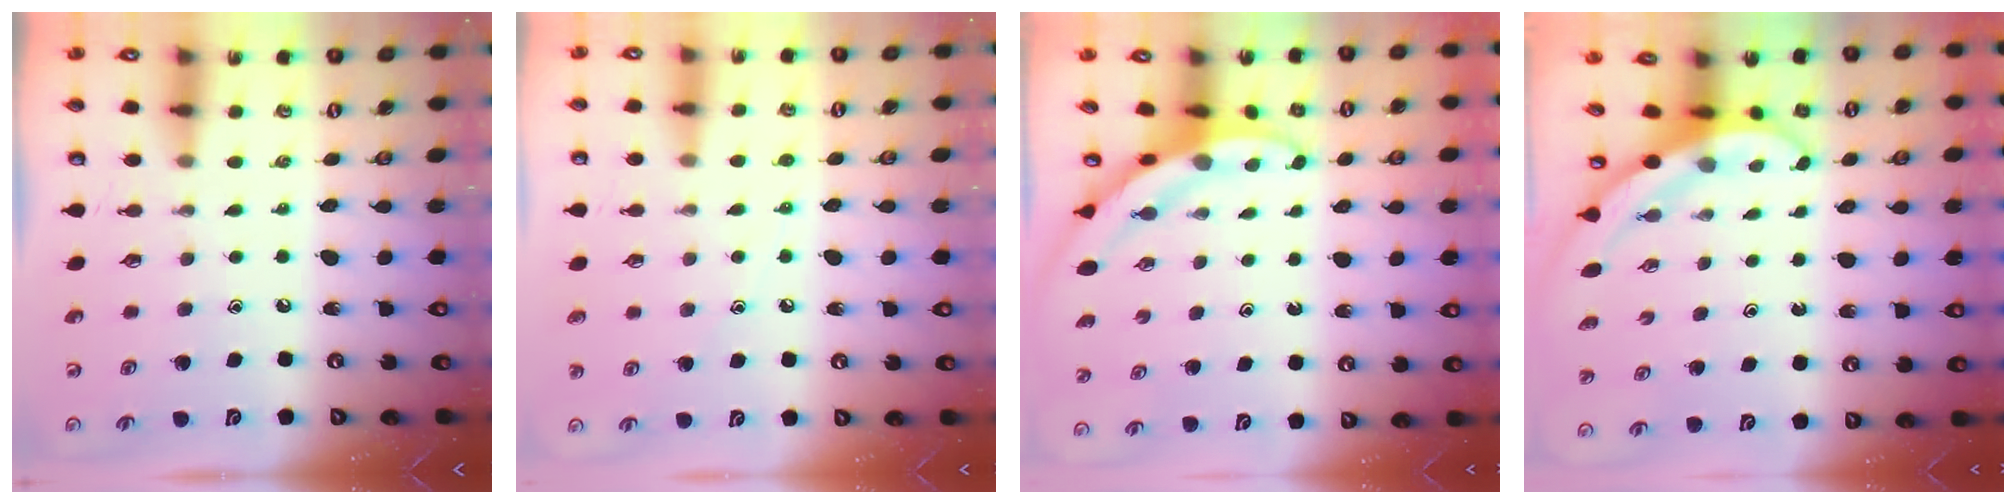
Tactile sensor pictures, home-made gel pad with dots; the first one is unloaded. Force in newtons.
{"total": 5.8, "press": 5.7, "slide": 0.8}
{"total": 3.2, "press": 3.2, "slide": 0.3}
{"total": 3.7, "press": 3.7, "slide": 0.1}